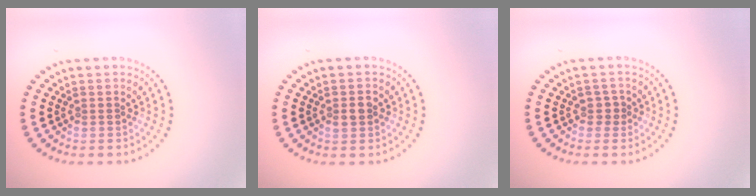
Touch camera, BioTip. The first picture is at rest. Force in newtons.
{"total": 1.4, "press": 1.4, "slide": 0.1}
{"total": 1.0, "press": 0.9, "slide": 0.4}